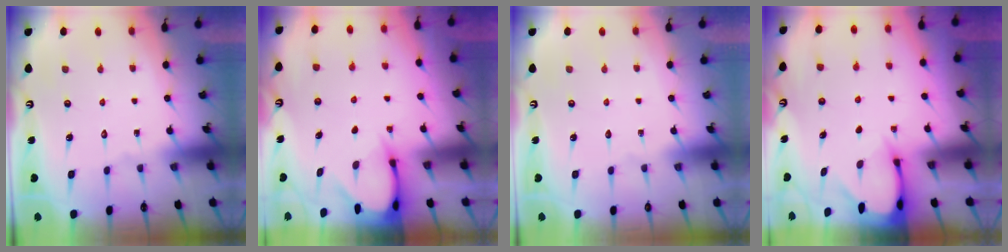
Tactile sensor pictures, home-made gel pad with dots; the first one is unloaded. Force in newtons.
{"total": 3.4, "press": 3.4, "slide": 0.3}
{"total": 0.0}
{"total": 2.6, "press": 2.6, "slide": 0.3}